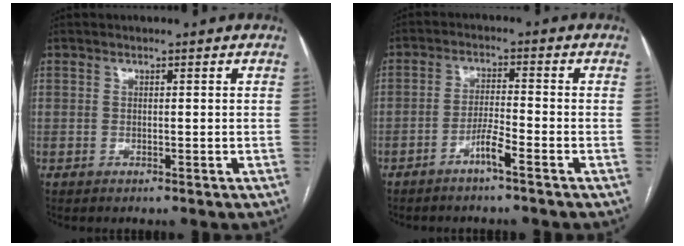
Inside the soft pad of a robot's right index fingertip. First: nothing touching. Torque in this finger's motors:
{"motor_torque": [0.18, -0.01, 0.07, 0.01]}